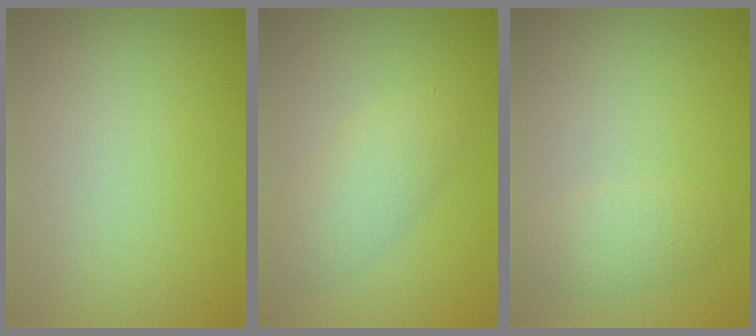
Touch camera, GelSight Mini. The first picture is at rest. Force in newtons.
{"total": 2.7, "press": 2.7, "slide": 0.0}
{"total": 2.0, "press": 2.0, "slide": 0.1}